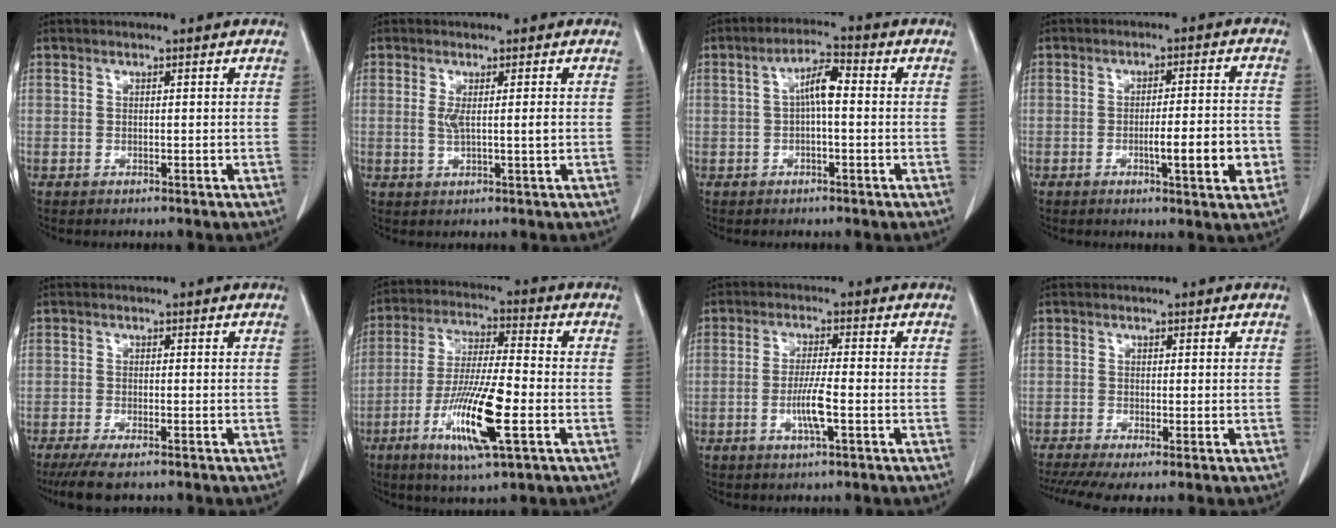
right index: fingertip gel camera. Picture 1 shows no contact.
{"total": 3.0, "force": [0.3, 0.1, 3.0], "torque": [-0.057, -0.003, 0.008]}
{"total": 4.8, "force": [0.2, 1.1, 4.6], "torque": [-0.084, 0.016, 0.000]}
{"total": 7.8, "force": [-2.4, 0.8, 7.4], "torque": [-0.105, 0.001, -0.030]}
{"total": 5.6, "force": [-4.2, 1.0, 3.5], "torque": [-0.062, -0.015, -0.064]}
{"total": 13.8, "force": [-4.9, 1.4, 12.9], "torque": [-0.250, -0.020, -0.089]}
{"total": 5.0, "force": [-1.5, 0.2, 4.7], "torque": [-0.094, -0.008, -0.029]}
{"total": 5.8, "force": [-3.9, 1.0, 4.2], "torque": [-0.072, -0.014, -0.070]}